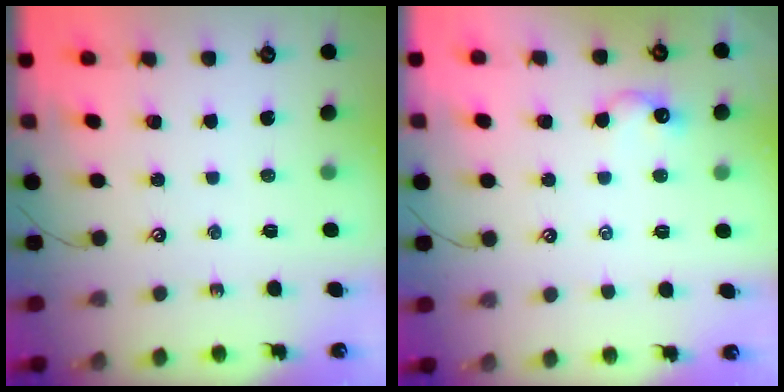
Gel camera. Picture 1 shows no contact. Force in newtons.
{"total": 0.6, "press": 0.2, "slide": 0.6}